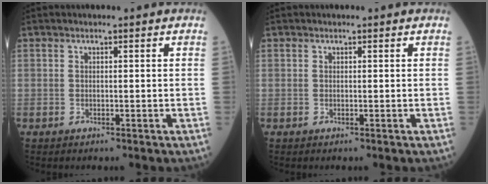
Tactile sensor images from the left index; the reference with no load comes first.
{"total": 0.0}